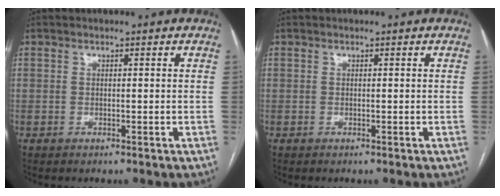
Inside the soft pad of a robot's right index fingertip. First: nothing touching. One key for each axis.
{"total": 0.0}